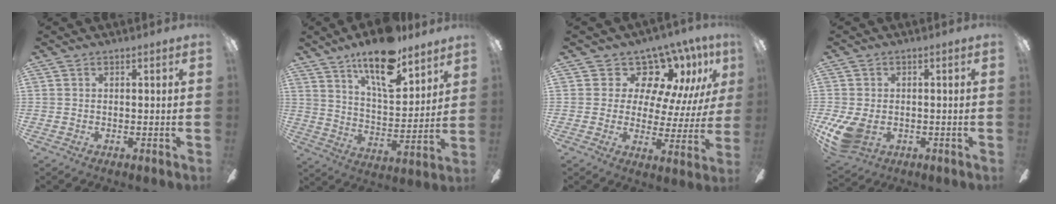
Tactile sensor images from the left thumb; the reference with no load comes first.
{"total": 16.6, "force": [12.2, 5.7, 9.7], "torque": [-0.164, -0.069, 0.208]}
{"total": 11.6, "force": [8.1, 6.8, 4.9], "torque": [-0.091, -0.056, 0.148]}
{"total": 8.6, "force": [-2.1, 5.9, 5.8], "torque": [-0.129, -0.002, -0.035]}